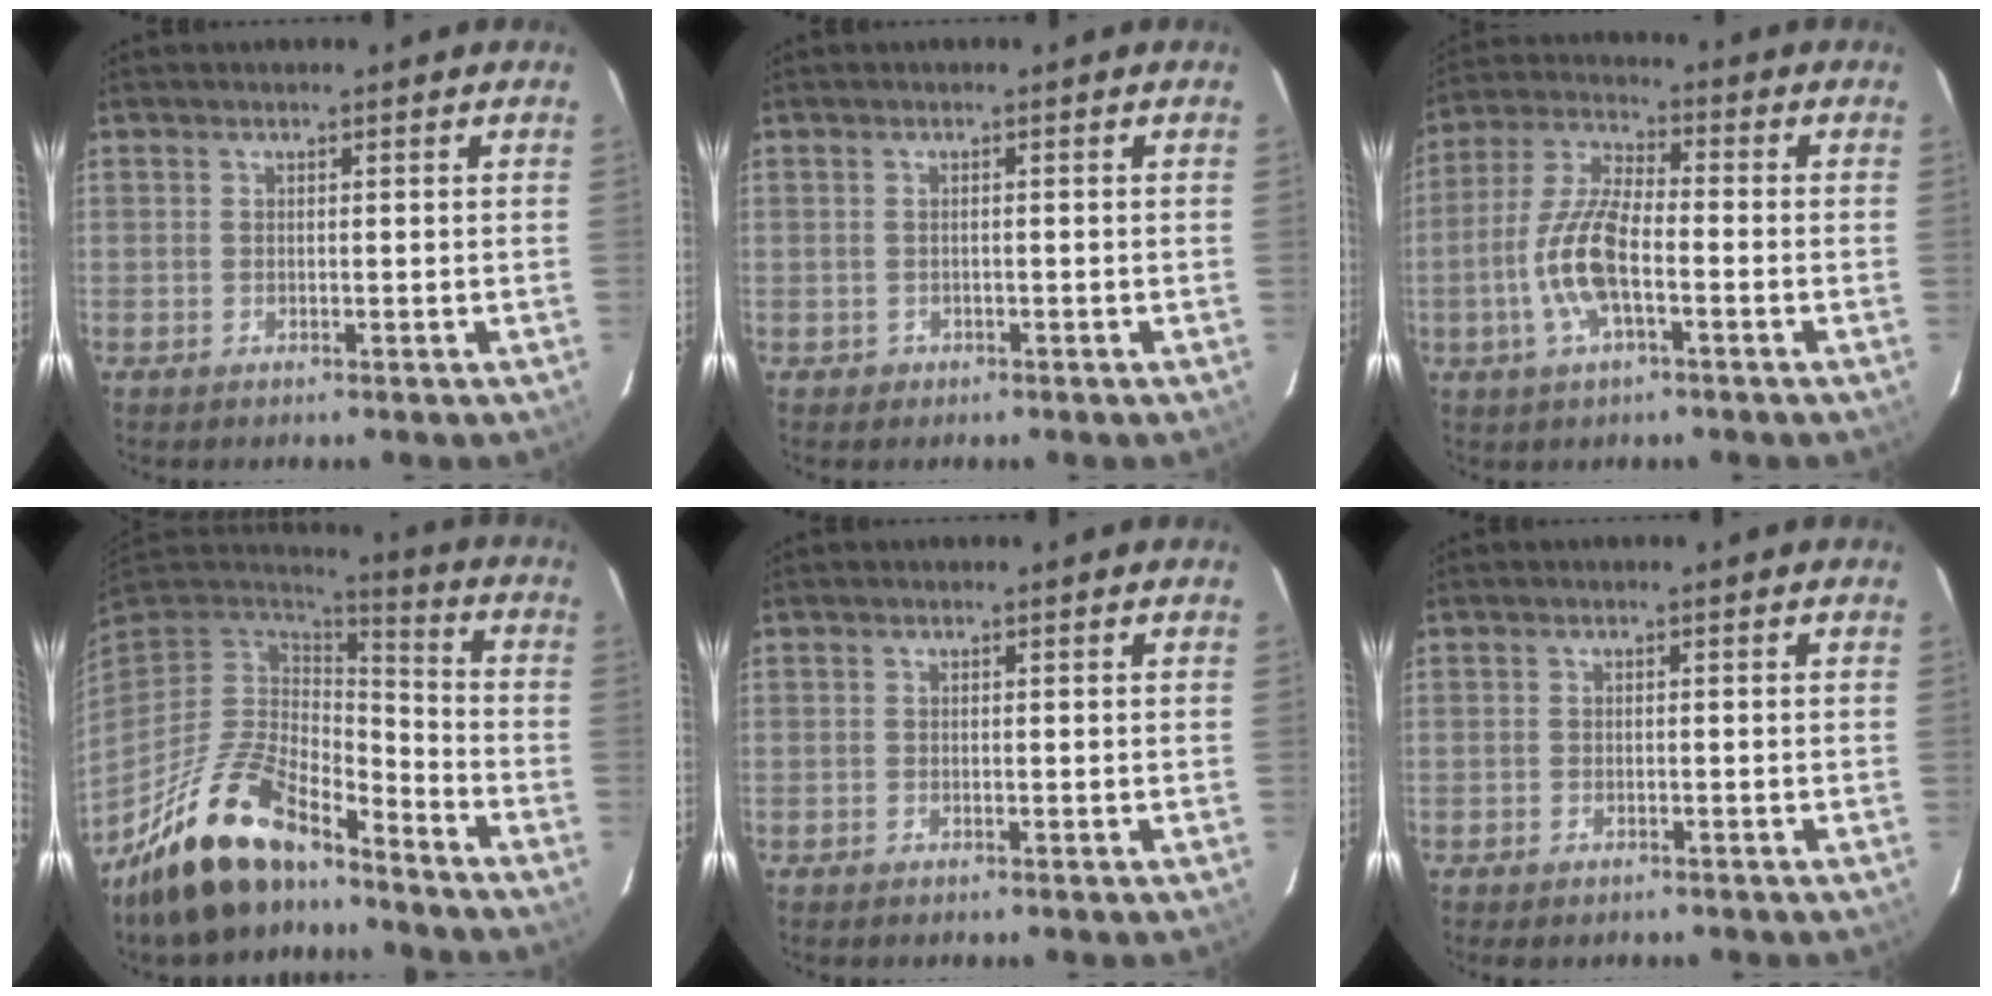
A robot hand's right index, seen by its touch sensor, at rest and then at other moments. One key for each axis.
{"total": 1.0, "fx": -0.6, "fy": 0.8, "fz": 0.1, "tx": -0.001, "ty": 0.002, "tz": -0.002}
{"total": 11.6, "fx": -3.4, "fy": 3.9, "fz": 10.3, "tx": -0.223, "ty": 0.003, "tz": -0.070}
{"total": 18.6, "fx": -13.7, "fy": 6.8, "fz": 10.5, "tx": -0.220, "ty": -0.023, "tz": -0.244}
{"total": 0.0}
{"total": 1.6, "fx": -1.2, "fy": 0.9, "fz": 0.4, "tx": -0.014, "ty": -0.003, "tz": -0.017}